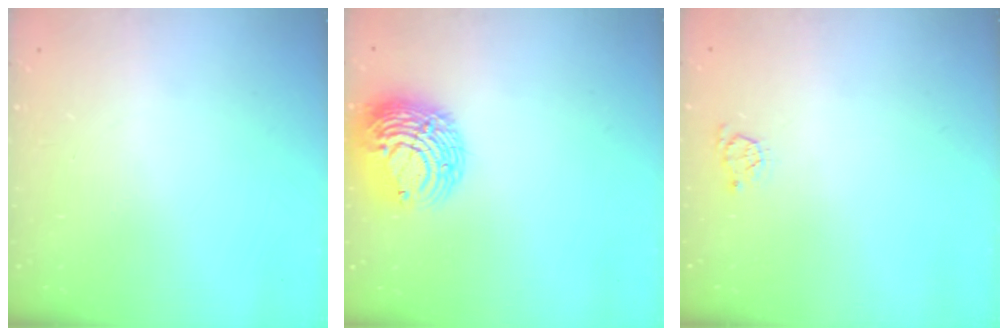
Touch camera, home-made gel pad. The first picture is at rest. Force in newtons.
{"total": 13.0, "press": 12.9, "slide": 2.0}
{"total": 3.7, "press": 3.7, "slide": 0.5}